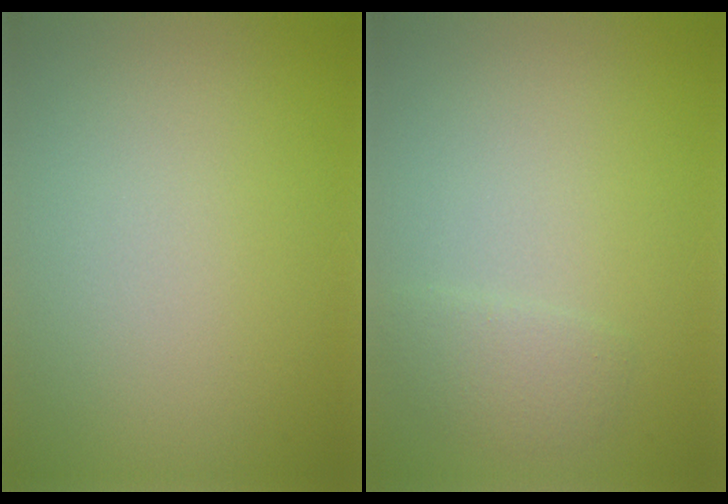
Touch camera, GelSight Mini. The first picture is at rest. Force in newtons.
{"total": 1.5, "press": 1.5, "slide": 0.0}